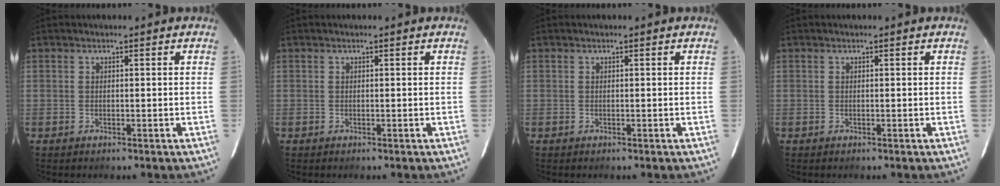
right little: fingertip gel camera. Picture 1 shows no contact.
{"total": 0.0}
{"total": 0.0}
{"total": 0.0}